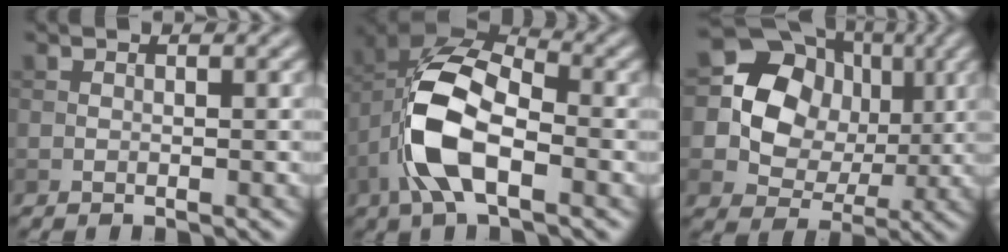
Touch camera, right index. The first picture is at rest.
{"total": 9.8, "force": [-2.7, 4.7, 8.1], "torque": [-0.172, 0.007, -0.058]}
{"total": 11.1, "force": [1.8, 9.6, 5.1], "torque": [-0.100, 0.023, 0.019]}